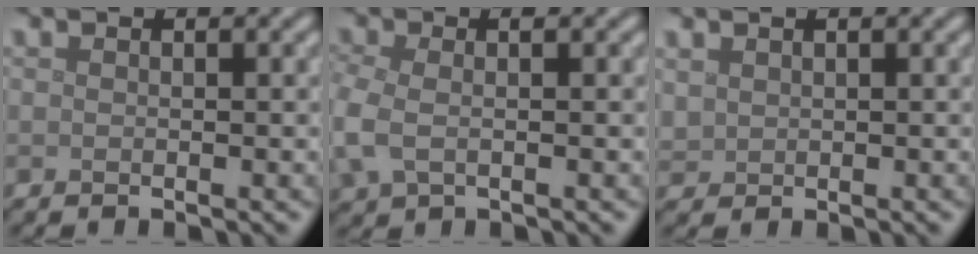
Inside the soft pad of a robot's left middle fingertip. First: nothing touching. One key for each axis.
{"total": 4.1, "fx": -0.5, "fy": 2.6, "fz": 3.1, "tx": -0.091, "ty": -0.002, "tz": -0.015}
{"total": 1.1, "fx": 0.7, "fy": 0.8, "fz": 0.2, "tx": -0.007, "ty": -0.001, "tz": 0.019}